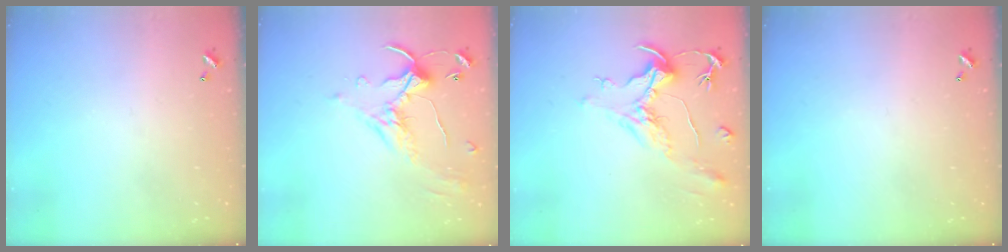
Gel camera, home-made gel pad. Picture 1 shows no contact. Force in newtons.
{"total": 1.1, "press": 0.4, "slide": 1.0}
{"total": 2.2, "press": 1.7, "slide": 1.4}
{"total": 0.0}